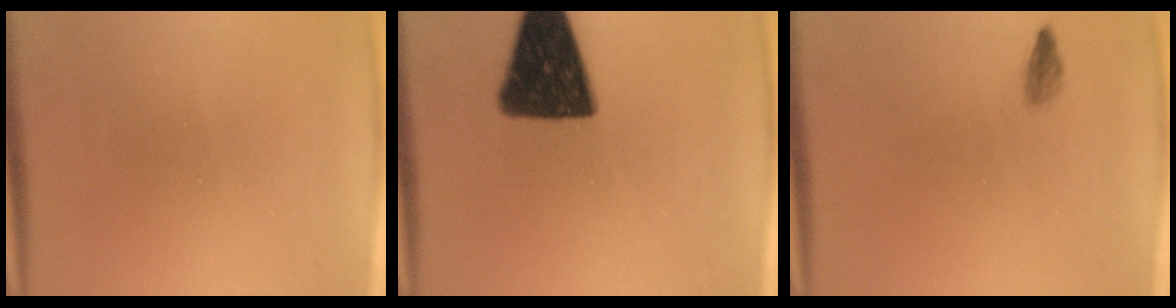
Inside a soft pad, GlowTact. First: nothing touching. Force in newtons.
{"total": 15.4}
{"total": 0.9}